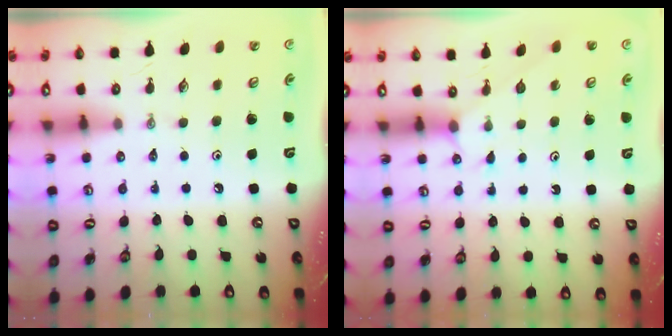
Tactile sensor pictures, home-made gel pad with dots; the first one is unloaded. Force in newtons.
{"total": 3.7, "press": 3.7, "slide": 0.4}